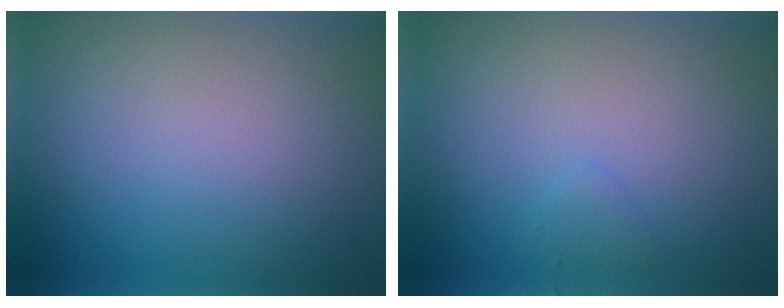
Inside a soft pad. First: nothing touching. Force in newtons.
{"total": 0.7, "press": 0.7, "slide": 0.0}